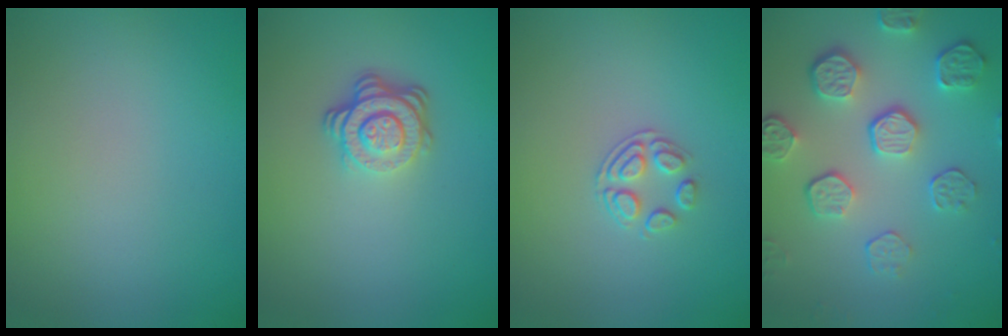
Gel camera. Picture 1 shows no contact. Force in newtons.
{"total": 3.6, "press": 2.6, "slide": 2.5}
{"total": 1.8, "press": 1.2, "slide": 1.4}
{"total": 5.6, "press": 4.0, "slide": 3.9}